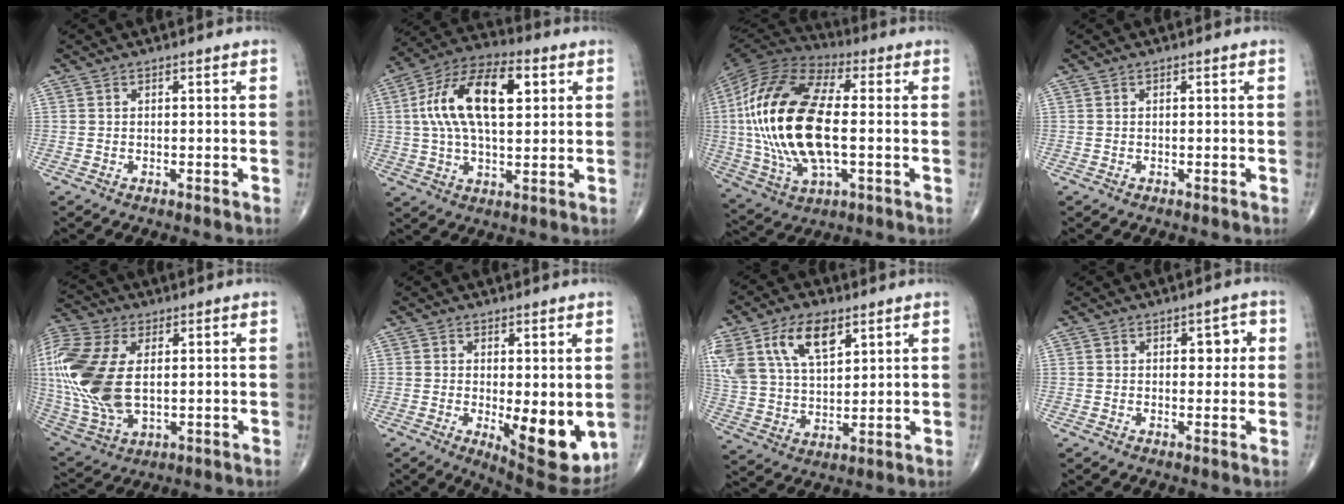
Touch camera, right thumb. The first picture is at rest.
{"total": 17.9, "force": [4.0, 8.7, 15.1], "torque": [-0.271, 0.019, 0.065]}
{"total": 26.0, "force": [0.0, 11.9, 23.1], "torque": [-0.488, 0.004, -0.003]}
{"total": 0.0}
{"total": 21.5, "force": [2.4, 12.1, 17.6], "torque": [-0.423, -0.015, 0.049]}
{"total": 11.2, "force": [-1.4, 4.2, 10.2], "torque": [-0.124, -0.029, -0.006]}
{"total": 17.1, "force": [8.6, 9.3, 11.4], "torque": [-0.228, -0.013, 0.168]}
{"total": 3.7, "force": [0.8, 2.3, 2.8], "torque": [-0.010, -0.001, 0.008]}